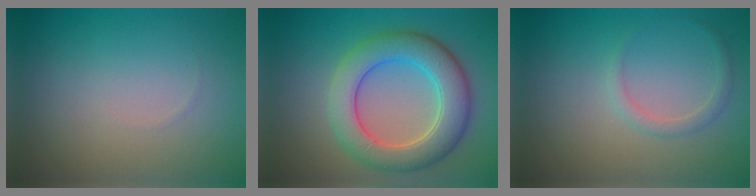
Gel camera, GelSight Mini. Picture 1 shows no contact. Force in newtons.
{"total": 8.3, "press": 8.3, "slide": 0.1}
{"total": 1.3, "press": 1.3, "slide": 0.1}